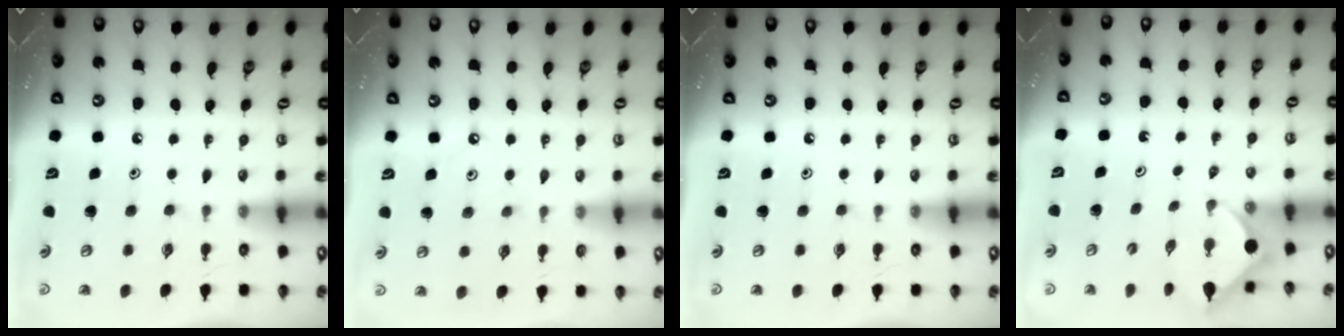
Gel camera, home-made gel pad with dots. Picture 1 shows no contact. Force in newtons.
{"total": 4.9, "press": 4.8, "slide": 0.7}
{"total": 0.0}
{"total": 3.9, "press": 3.9, "slide": 0.5}